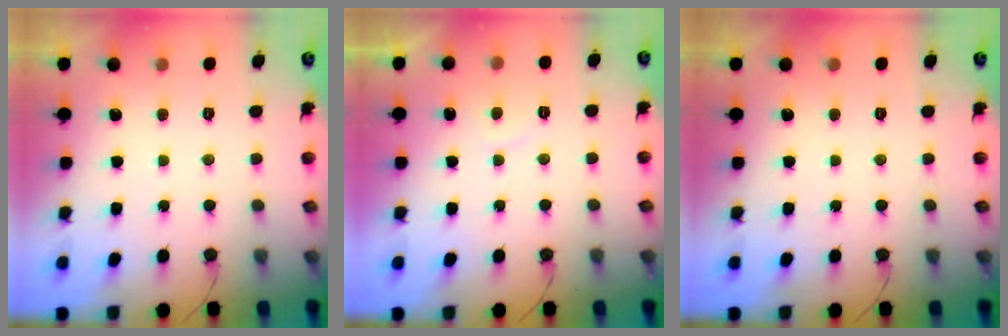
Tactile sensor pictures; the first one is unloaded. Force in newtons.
{"total": 1.3, "press": 1.2, "slide": 0.6}
{"total": 0.0}